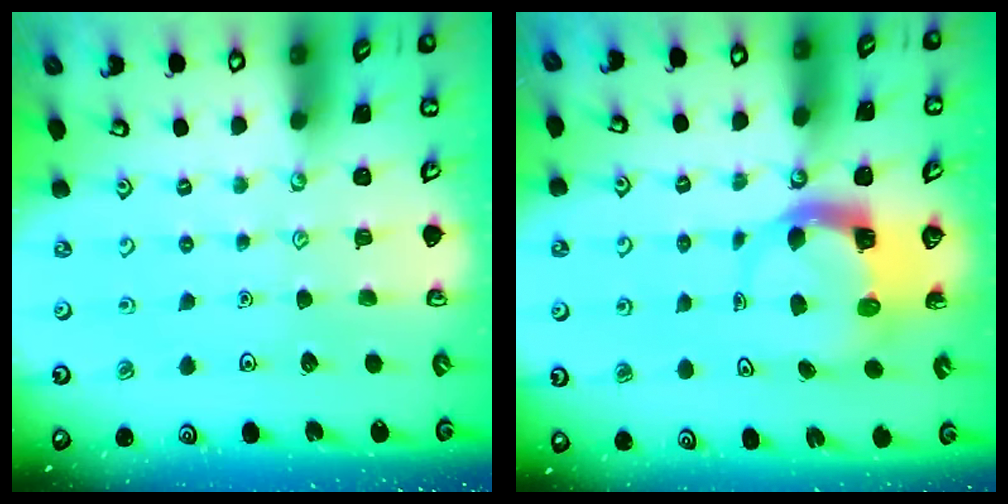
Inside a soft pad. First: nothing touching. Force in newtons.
{"total": 5.3, "press": 5.3, "slide": 0.6}